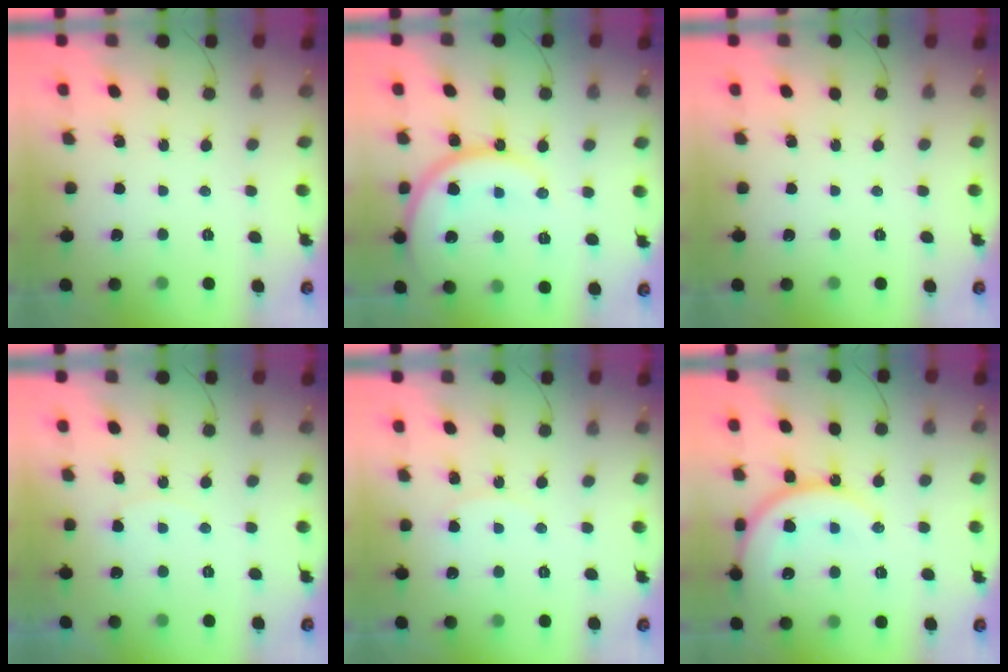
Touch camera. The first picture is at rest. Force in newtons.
{"total": 17.3, "press": 17.2, "slide": 1.3}
{"total": 0.0}
{"total": 5.1, "press": 5.1, "slide": 0.6}
{"total": 4.4, "press": 4.4, "slide": 0.6}
{"total": 16.6, "press": 16.5, "slide": 2.0}